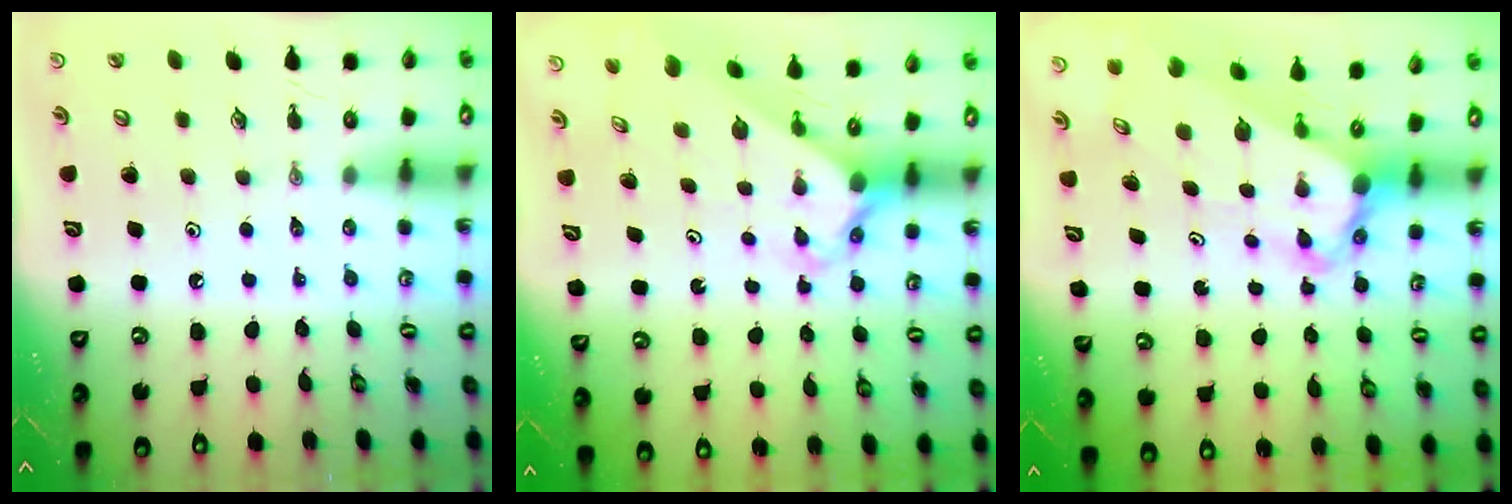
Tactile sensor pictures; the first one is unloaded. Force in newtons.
{"total": 2.6, "press": 2.6, "slide": 0.1}
{"total": 3.8, "press": 3.8, "slide": 0.3}